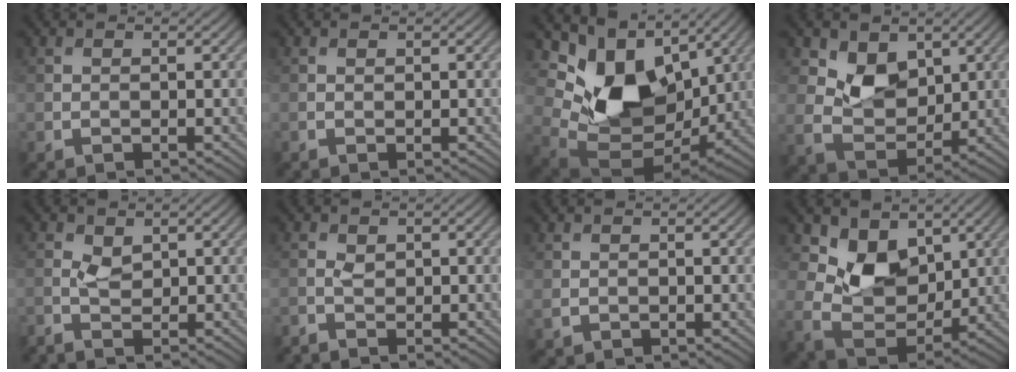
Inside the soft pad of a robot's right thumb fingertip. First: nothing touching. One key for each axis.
{"total": 0.0}
{"total": 13.7, "fx": 4.6, "fy": 8.9, "fz": 9.4, "tx": -0.191, "ty": -0.007, "tz": 0.090}
{"total": 6.3, "fx": 2.8, "fy": 4.4, "fz": 3.6, "tx": -0.080, "ty": -0.017, "tz": 0.045}
{"total": 1.5, "fx": -0.3, "fy": 0.7, "fz": 1.3, "tx": -0.037, "ty": 0.003, "tz": -0.012}
{"total": 1.1, "fx": -0.9, "fy": 0.3, "fz": 0.7, "tx": -0.025, "ty": 0.000, "tz": -0.025}
{"total": 0.8, "fx": -0.1, "fy": 0.7, "fz": 0.3, "tx": -0.010, "ty": -0.004, "tz": 0.000}
{"total": 8.1, "fx": 3.9, "fy": 5.4, "fz": 4.6, "tx": -0.099, "ty": -0.020, "tz": 0.065}